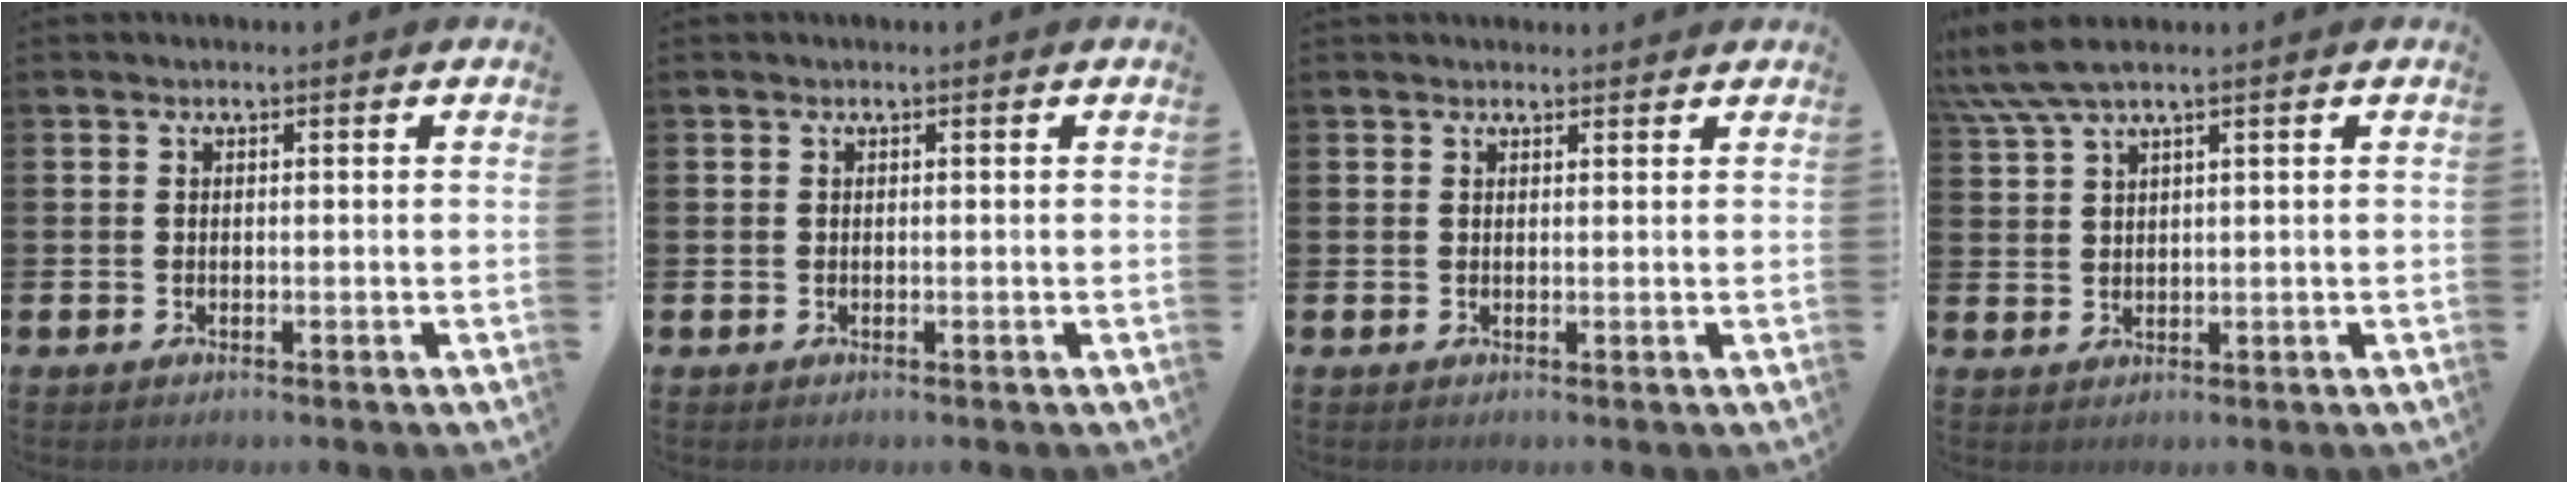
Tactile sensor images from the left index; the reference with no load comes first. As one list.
[{"total": 0.0}, {"total": 1.2, "force": [1.1, 0.4, 0.1], "torque": [0.007, 0.000, 0.020]}, {"total": 4.5, "force": [3.5, 0.3, 2.9], "torque": [-0.067, -0.002, 0.065]}]